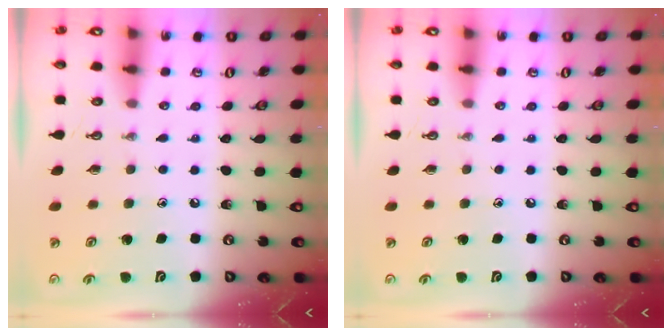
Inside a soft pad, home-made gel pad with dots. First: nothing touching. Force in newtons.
{"total": 0.0}